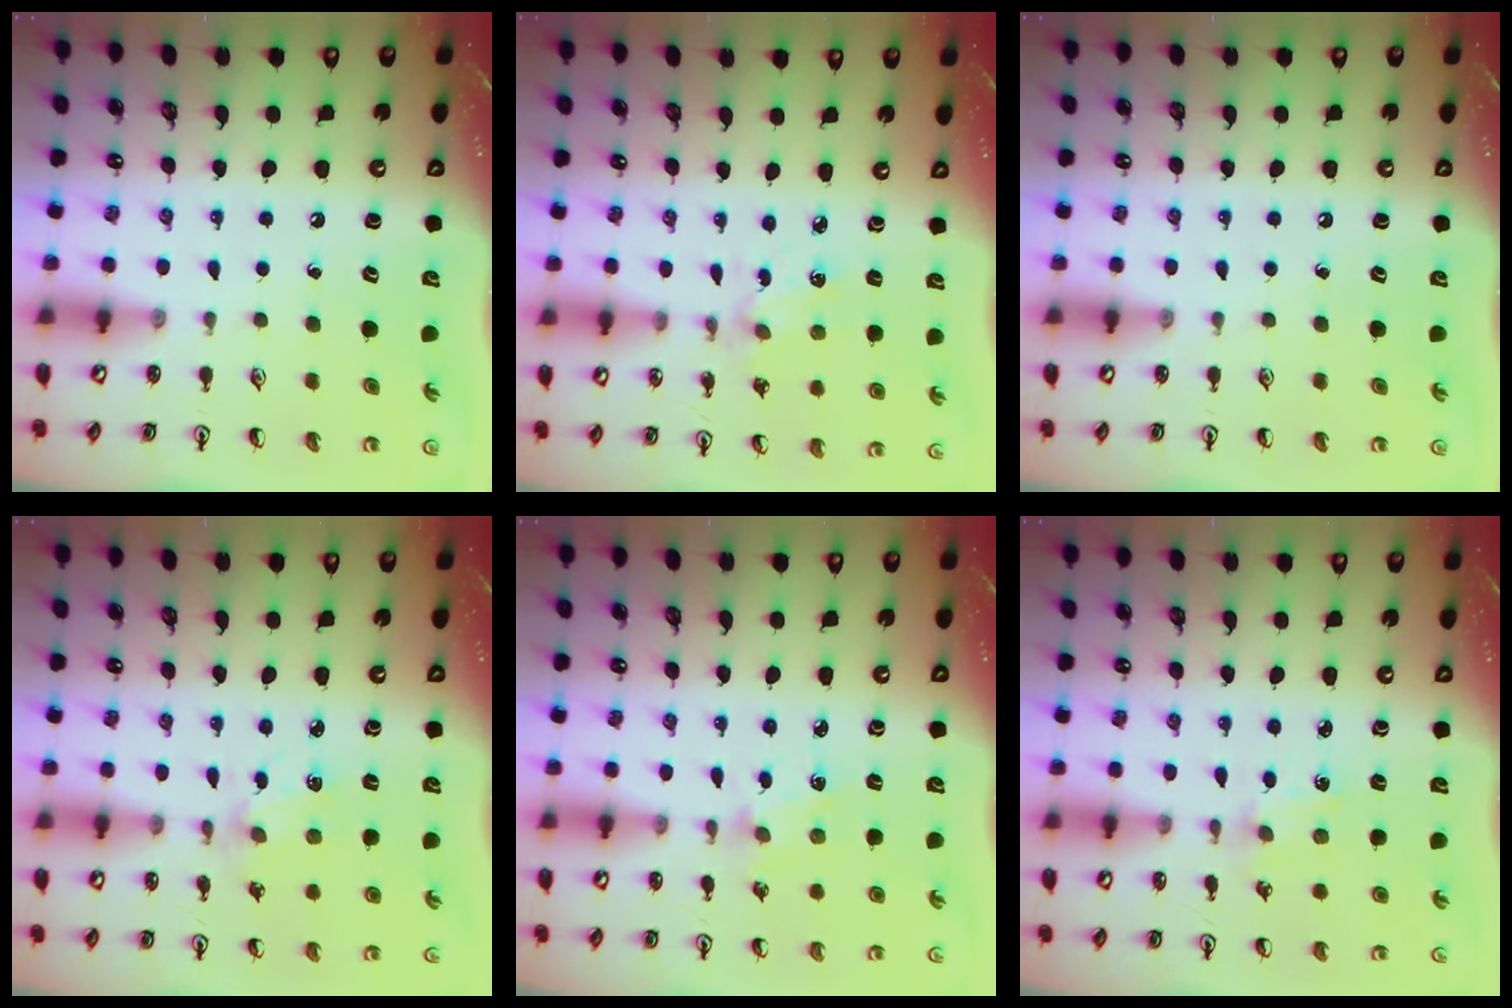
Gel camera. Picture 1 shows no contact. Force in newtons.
{"total": 2.4, "press": 2.4, "slide": 0.6}
{"total": 0.0}
{"total": 2.7, "press": 2.6, "slide": 0.4}
{"total": 1.8, "press": 1.7, "slide": 0.3}
{"total": 0.7, "press": 0.7, "slide": 0.2}